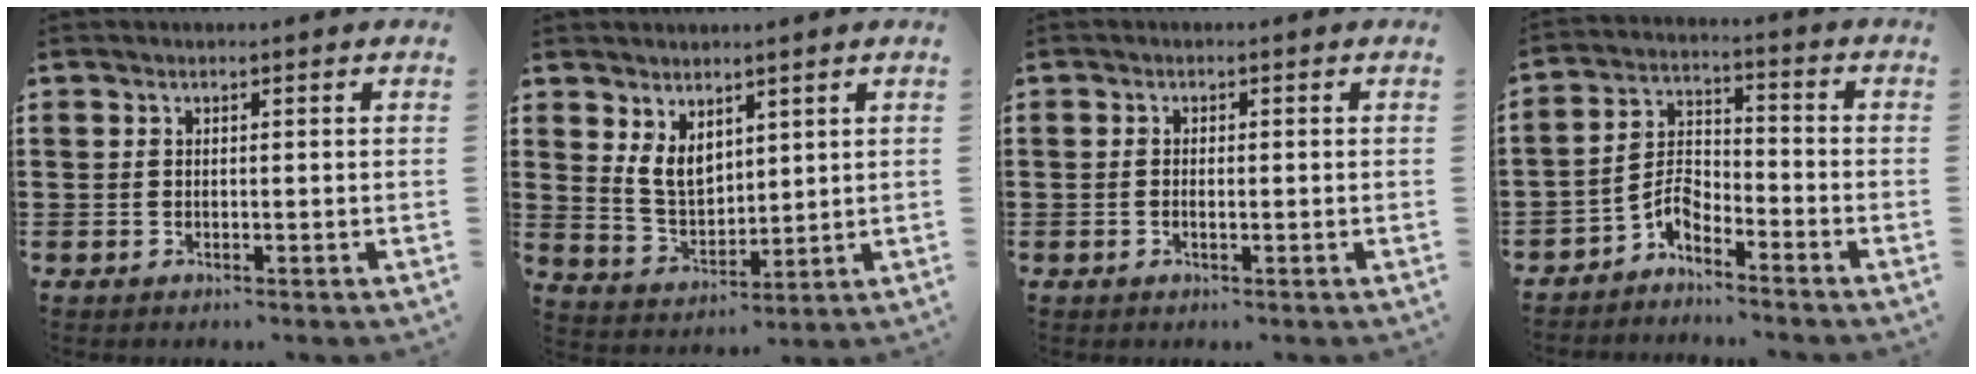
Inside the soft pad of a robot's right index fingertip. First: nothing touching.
{"total": 5.4, "force": [2.8, 3.4, 3.1], "torque": [-0.078, 0.002, 0.051]}
{"total": 0.7, "force": [-0.3, 0.2, 0.7], "torque": [-0.012, -0.004, -0.004]}
{"total": 4.8, "force": [-4.1, 1.6, 2.0], "torque": [-0.056, 0.001, -0.087]}